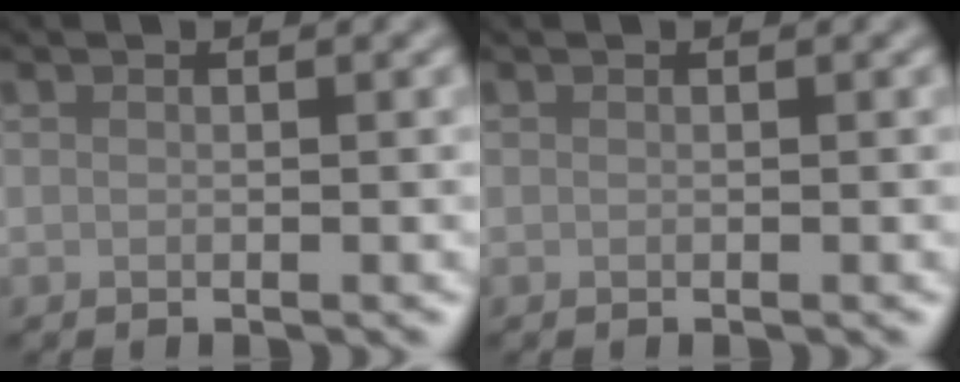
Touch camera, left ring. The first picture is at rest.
{"total": 0.0}